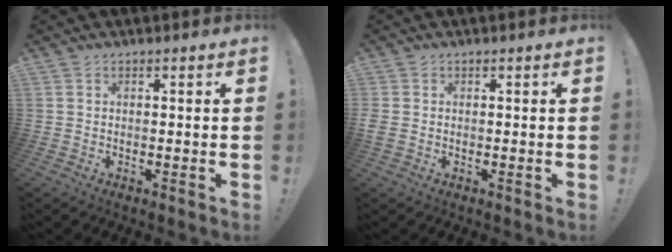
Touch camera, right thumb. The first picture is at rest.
{"total": 1.7, "force": [-0.2, 1.4, 1.0], "torque": [-0.016, 0.004, -0.002]}